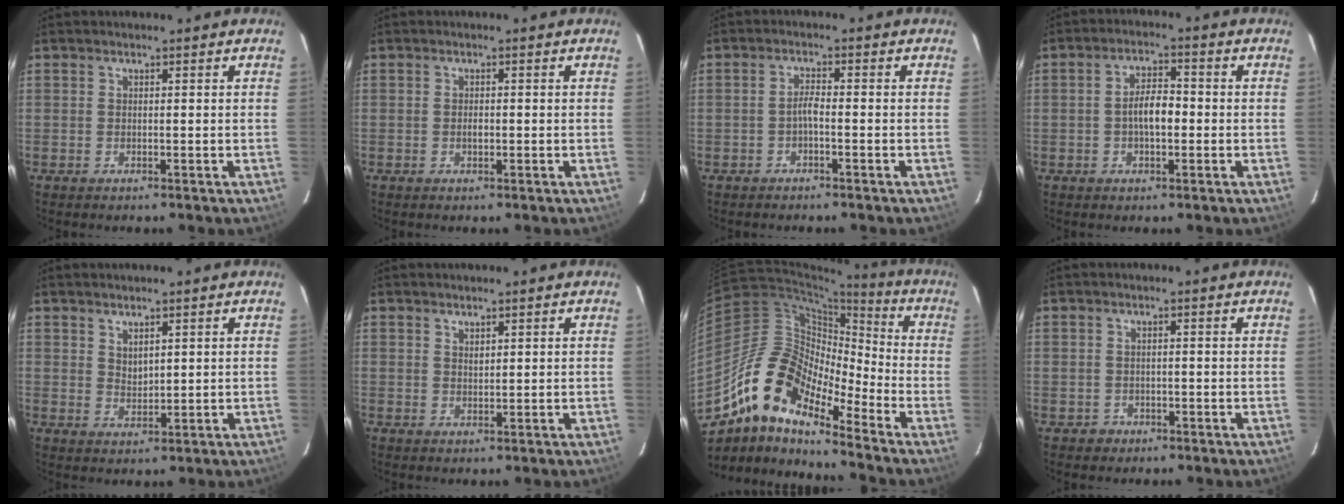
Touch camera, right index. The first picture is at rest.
{"total": 1.1, "force": [-0.3, 0.7, 0.9], "torque": [-0.015, 0.000, -0.005]}
{"total": 1.8, "force": [-1.1, 0.2, 1.4], "torque": [-0.030, 0.006, -0.021]}
{"total": 5.1, "force": [-0.8, 2.3, 4.5], "torque": [-0.082, 0.011, -0.012]}
{"total": 2.5, "force": [1.8, 1.3, 1.3], "torque": [-0.020, -0.003, 0.033]}
{"total": 1.2, "force": [1.0, 0.5, 0.5], "torque": [-0.007, 0.001, 0.019]}
{"total": 15.2, "force": [-10.9, 5.3, 9.2], "torque": [-0.146, 0.003, -0.223]}
{"total": 2.0, "force": [-0.8, 1.9, 0.0], "torque": [-0.002, 0.005, -0.008]}